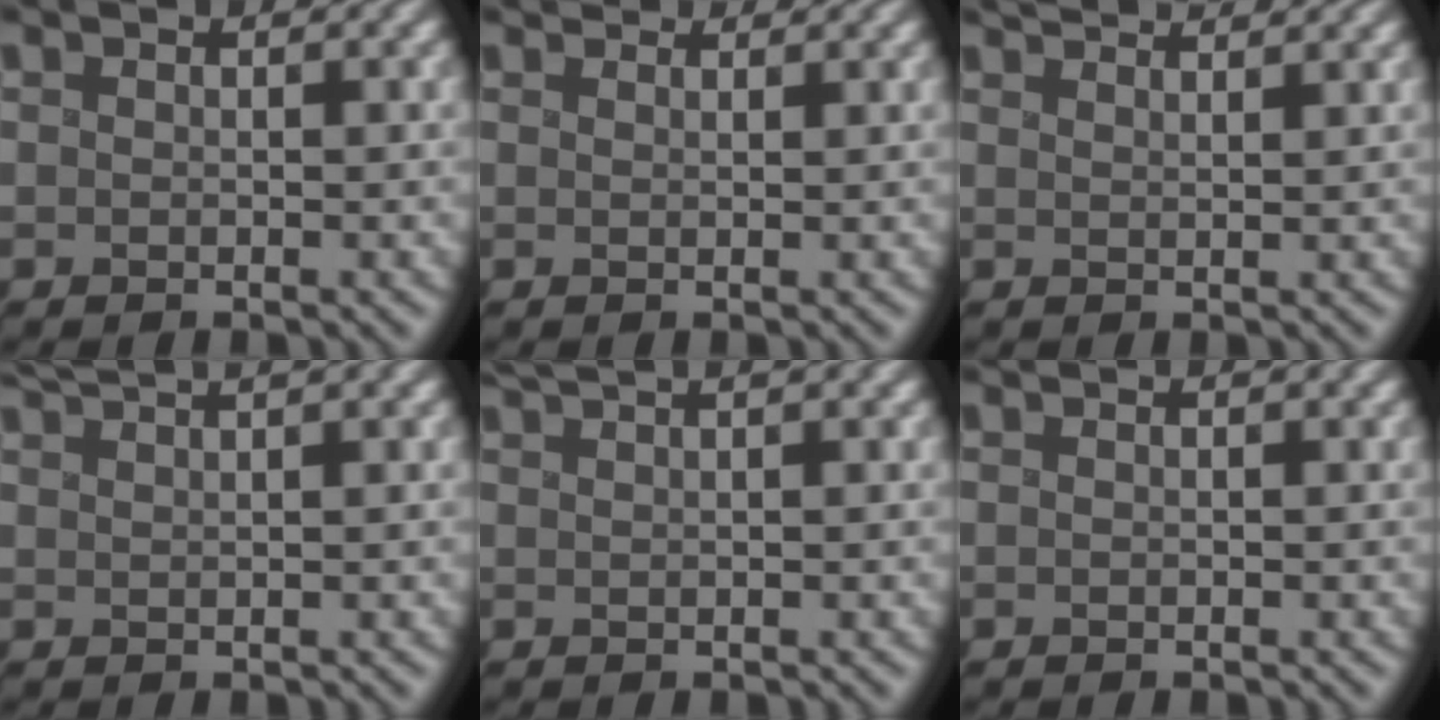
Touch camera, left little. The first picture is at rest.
{"total": 2.5, "force": [2.3, 0.7, 0.6], "torque": [-0.025, 0.006, 0.039]}
{"total": 3.0, "force": [2.9, -0.1, 0.8], "torque": [-0.023, 0.012, 0.043]}
{"total": 2.7, "force": [2.5, -0.5, 0.9], "torque": [-0.026, 0.019, 0.051]}
{"total": 2.2, "force": [2.0, -0.3, 0.9], "torque": [-0.024, 0.016, 0.039]}
{"total": 0.0}